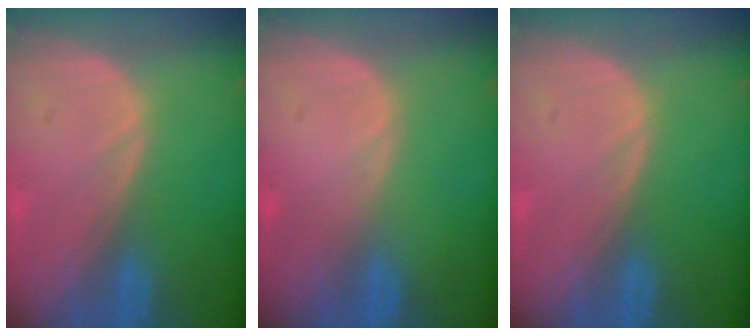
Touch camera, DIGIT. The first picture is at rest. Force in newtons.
{"total": 0.0}
{"total": 0.0}